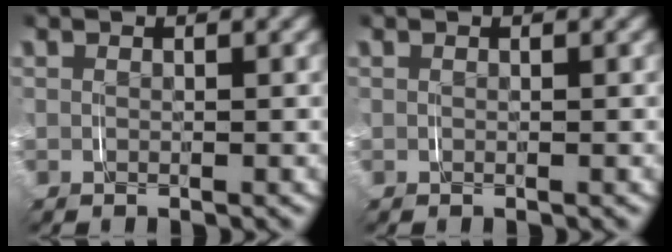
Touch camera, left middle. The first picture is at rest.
{"total": 0.0}